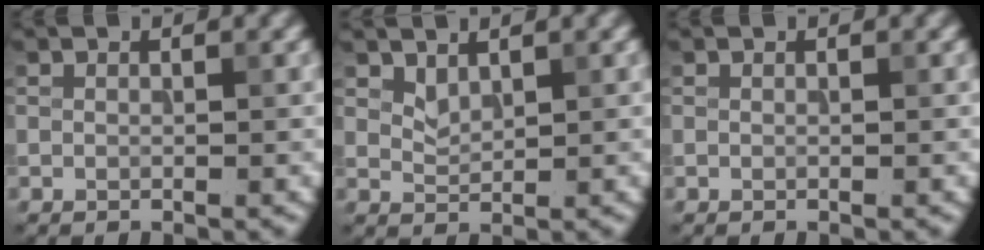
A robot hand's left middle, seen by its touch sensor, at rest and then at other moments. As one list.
[{"total": 1.2, "force": [1.0, 0.5, 0.5], "torque": [-0.015, -0.005, 0.026]}, {"total": 0.0}]